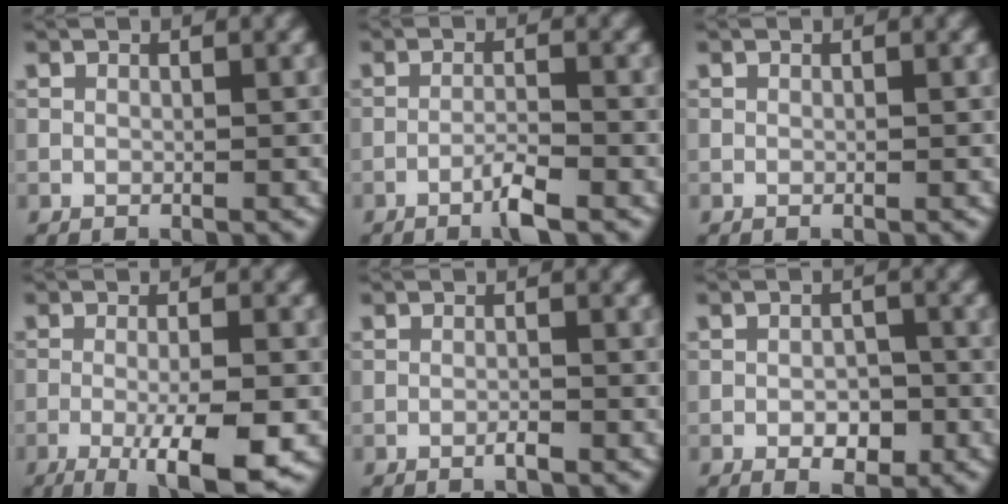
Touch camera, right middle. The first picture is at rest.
{"total": 2.5, "force": [-1.6, 0.2, 1.9], "torque": [-0.037, 0.006, -0.035]}
{"total": 0.0}
{"total": 7.5, "force": [-3.2, 1.7, 6.6], "torque": [-0.103, -0.003, -0.050]}
{"total": 0.9, "force": [-0.6, 0.1, 0.7], "torque": [-0.012, 0.001, -0.012]}
{"total": 2.9, "force": [-1.1, 1.6, 2.2], "torque": [-0.030, -0.001, -0.017]}